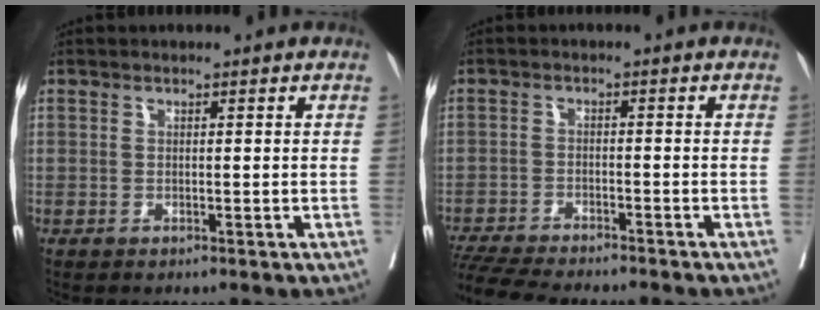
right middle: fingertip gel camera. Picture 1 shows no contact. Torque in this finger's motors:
{"motor_torque": [0.51, -0.53, 0.16, 0.08]}